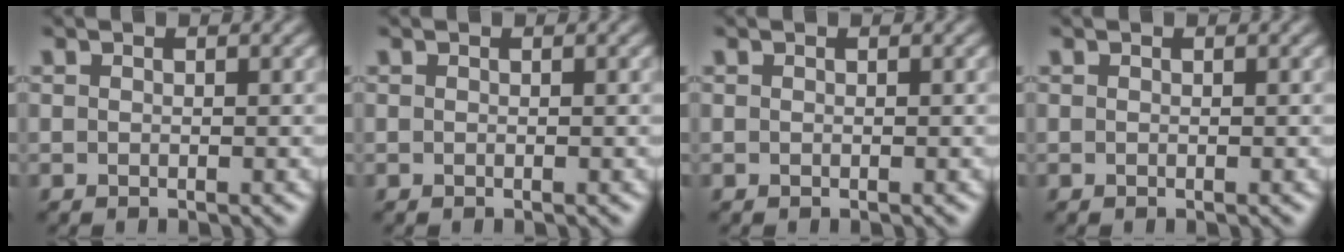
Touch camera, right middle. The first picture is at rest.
{"total": 0.0}
{"total": 0.0}
{"total": 0.0}